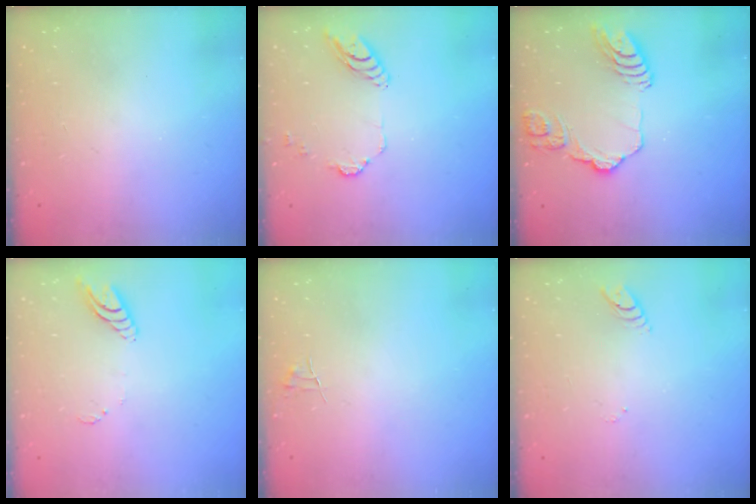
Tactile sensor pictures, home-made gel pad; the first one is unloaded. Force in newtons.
{"total": 10.1, "press": 10.1, "slide": 1.0}
{"total": 14.7, "press": 14.6, "slide": 1.4}
{"total": 8.8, "press": 8.8, "slide": 0.9}
{"total": 3.3, "press": 3.2, "slide": 0.3}
{"total": 3.0, "press": 3.0, "slide": 0.3}